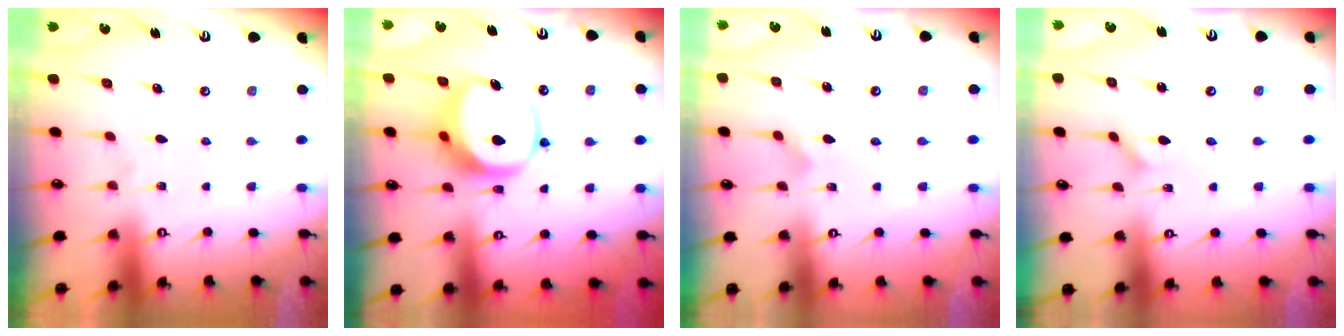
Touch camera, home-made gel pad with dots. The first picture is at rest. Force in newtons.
{"total": 10.3, "press": 10.2, "slide": 1.4}
{"total": 3.0, "press": 3.0, "slide": 0.2}
{"total": 1.2, "press": 1.2, "slide": 0.2}